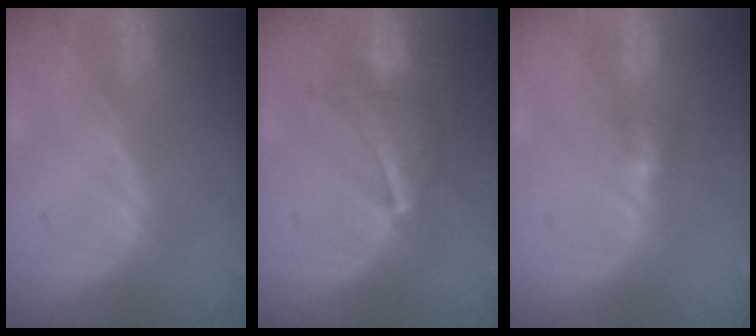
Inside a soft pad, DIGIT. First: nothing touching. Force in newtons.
{"total": 7.1, "press": 6.3, "slide": 3.3}
{"total": 2.8, "press": 2.6, "slide": 0.9}